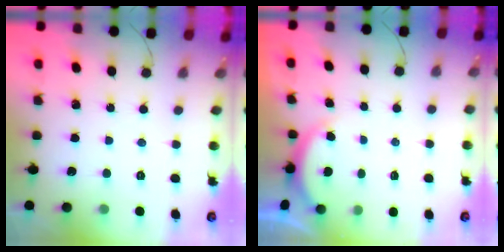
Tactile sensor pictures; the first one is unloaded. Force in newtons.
{"total": 1.7, "press": 1.7, "slide": 0.4}